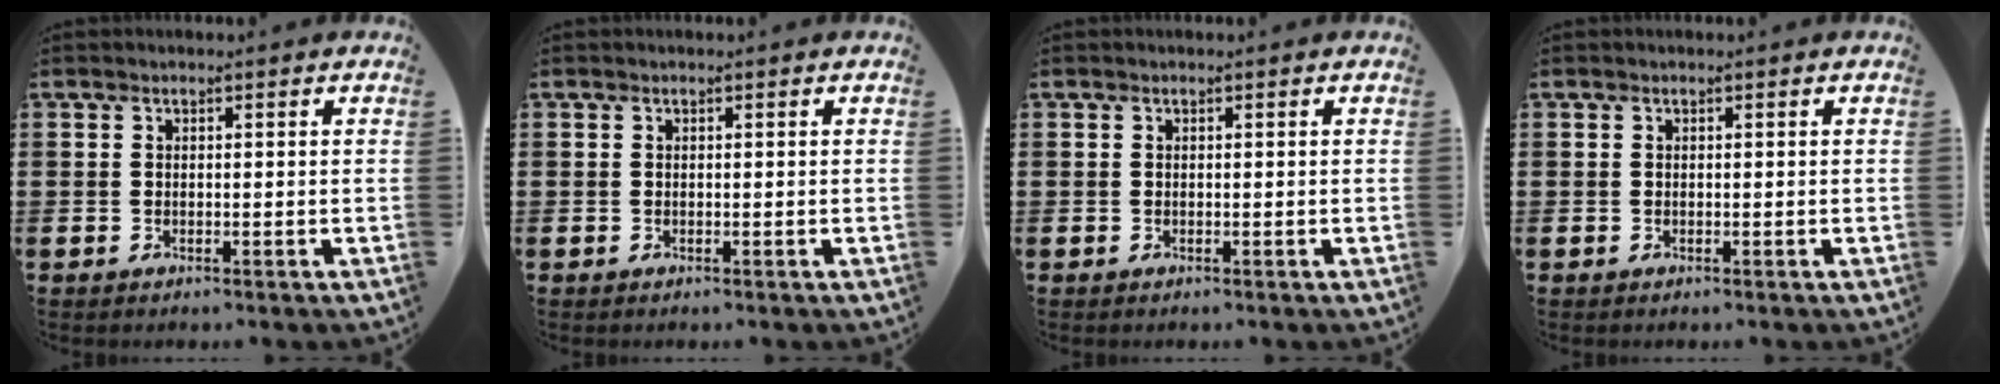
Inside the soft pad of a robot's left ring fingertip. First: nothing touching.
{"total": 0.0}
{"total": 0.0}
{"total": 0.0}